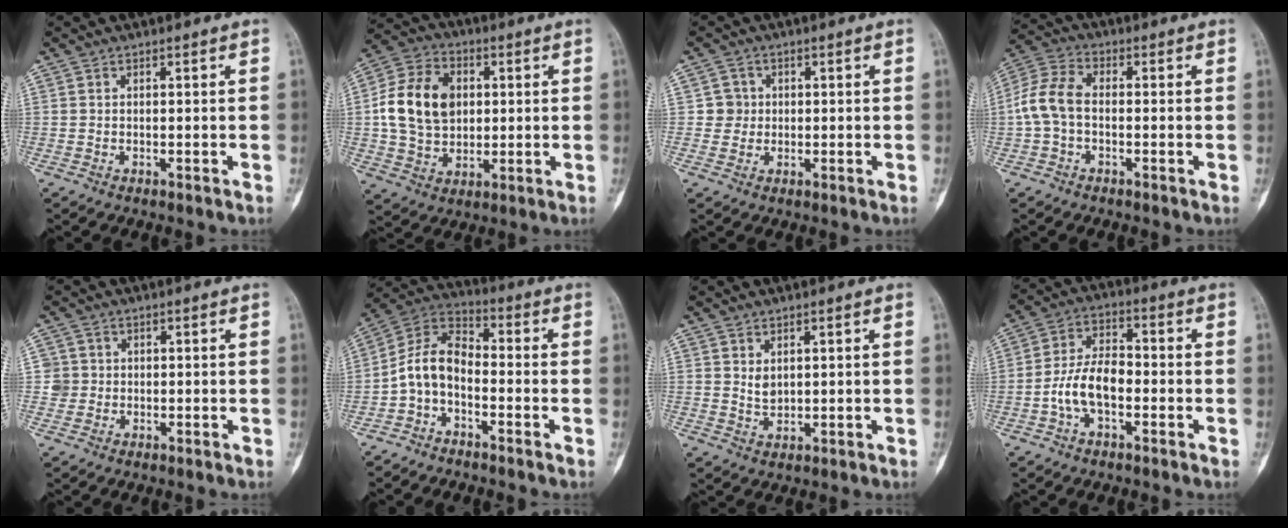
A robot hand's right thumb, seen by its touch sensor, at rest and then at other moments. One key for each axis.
{"total": 15.0, "fx": 1.8, "fy": 11.3, "fz": 9.8, "tx": -0.156, "ty": 0.010, "tz": 0.031}
{"total": 3.0, "fx": 0.3, "fy": 3.0, "fz": 0.0, "tx": 0.023, "ty": 0.006, "tz": 0.000}
{"total": 7.7, "fx": -0.9, "fy": 4.9, "fz": 5.9, "tx": -0.126, "ty": 0.024, "tz": -0.028}
{"total": 2.6, "fx": 0.1, "fy": 2.6, "fz": -0.1, "tx": 0.021, "ty": 0.007, "tz": 0.000}
{"total": 8.3, "fx": -2.9, "fy": 5.0, "fz": 5.9, "tx": -0.107, "ty": 0.055, "tz": -0.072}
{"total": 2.5, "fx": 1.0, "fy": 1.6, "fz": 1.7, "tx": -0.021, "ty": -0.010, "tz": 0.023}
{"total": 8.8, "fx": -2.5, "fy": 4.8, "fz": 7.0, "tx": -0.129, "ty": 0.033, "tz": -0.054}